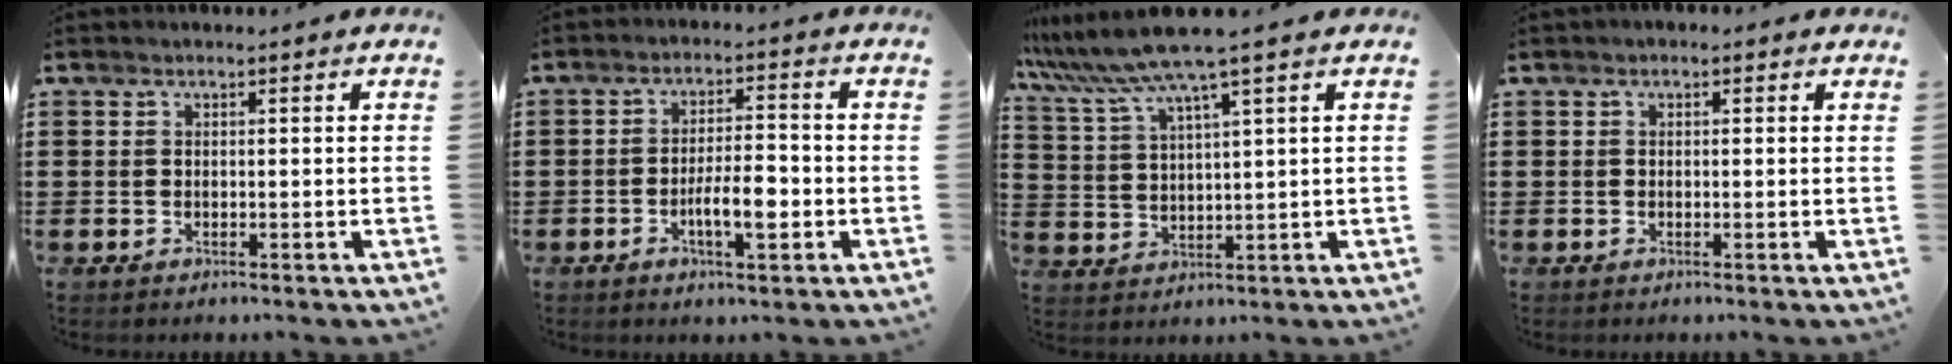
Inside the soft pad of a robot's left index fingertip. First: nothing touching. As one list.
[{"total": 6.3, "force": [-1.9, 2.1, 5.6], "torque": [-0.093, 0.002, -0.036]}, {"total": 7.4, "force": [5.6, -0.6, 4.8], "torque": [-0.118, -0.030, 0.094]}, {"total": 0.6, "force": [-0.1, 0.4, 0.4], "torque": [-0.008, 0.003, -0.004]}]